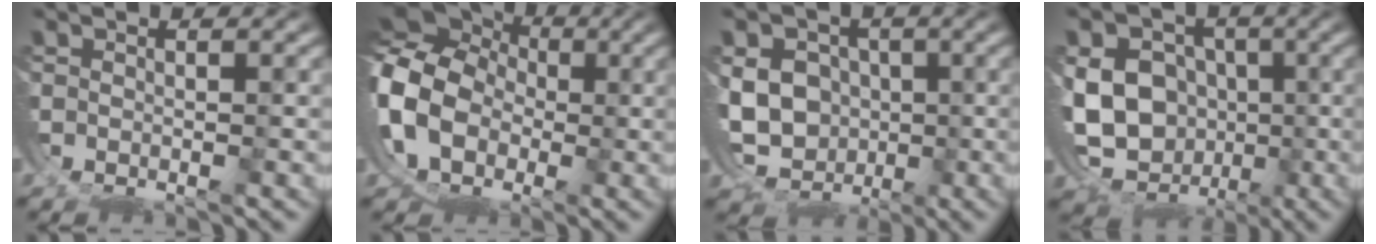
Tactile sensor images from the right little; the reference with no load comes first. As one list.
[{"total": 14.4, "force": [0.9, 12.9, 6.3], "torque": [-0.179, -0.019, 0.002]}, {"total": 11.2, "force": [-1.8, 10.4, 3.9], "torque": [-0.104, -0.048, -0.030]}, {"total": 15.0, "force": [-2.4, 13.5, 6.2], "torque": [-0.148, -0.064, -0.034]}]